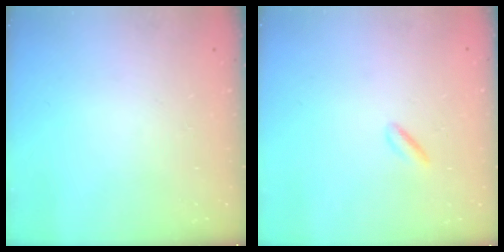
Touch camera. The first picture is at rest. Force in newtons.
{"total": 1.7, "press": 1.5, "slide": 0.7}